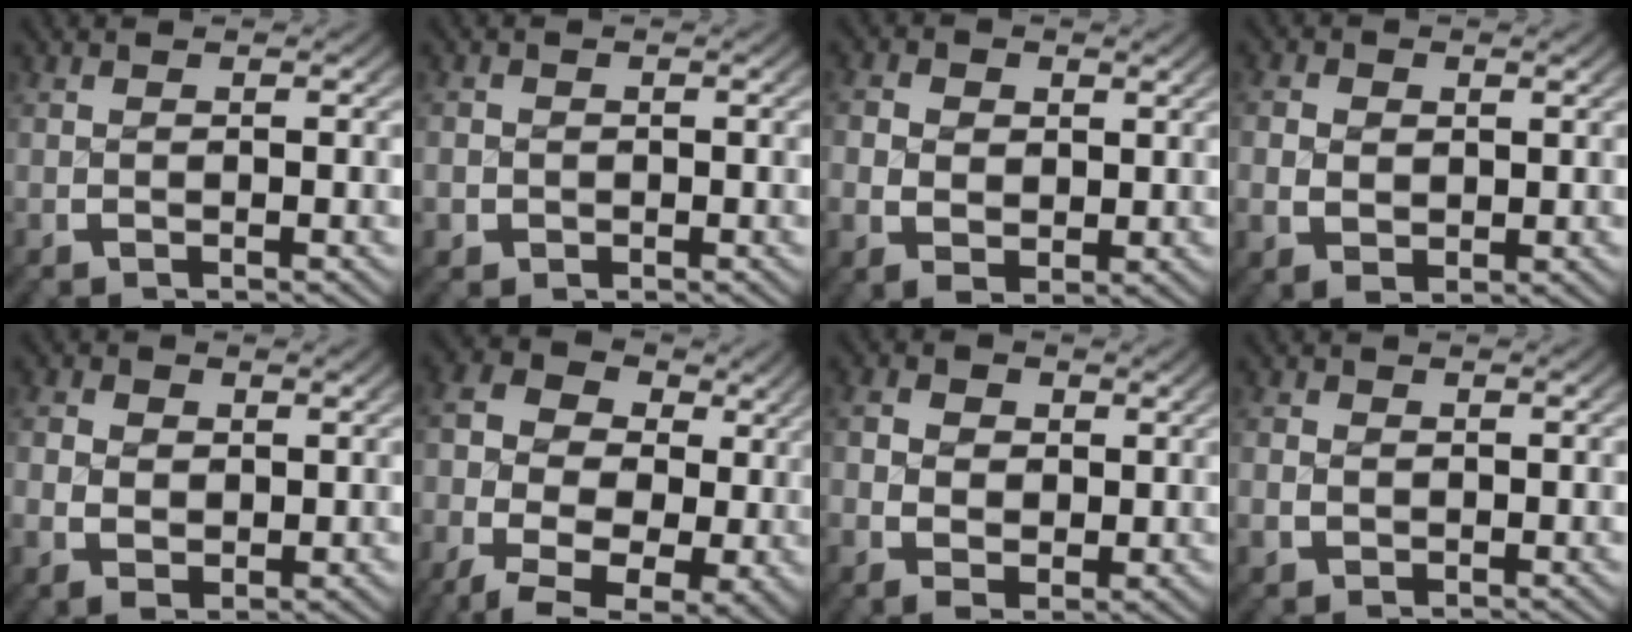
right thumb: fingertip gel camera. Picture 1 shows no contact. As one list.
[{"total": 2.3, "force": [-0.5, 2.2, 0.5], "torque": [-0.010, -0.007, -0.008]}, {"total": 3.7, "force": [0.4, 2.9, 2.3], "torque": [-0.045, -0.013, 0.015]}, {"total": 2.9, "force": [0.3, 2.3, 1.8], "torque": [-0.035, -0.010, 0.016]}, {"total": 3.4, "force": [0.4, 2.6, 2.1], "torque": [-0.042, -0.012, 0.018]}, {"total": 12.8, "force": [-0.6, 9.7, 8.3], "torque": [-0.160, -0.038, -0.007]}, {"total": 4.3, "force": [0.5, 3.3, 2.7], "torque": [-0.054, -0.016, 0.015]}, {"total": 1.9, "force": [0.1, 1.7, 0.9], "torque": [-0.020, -0.002, 0.007]}]